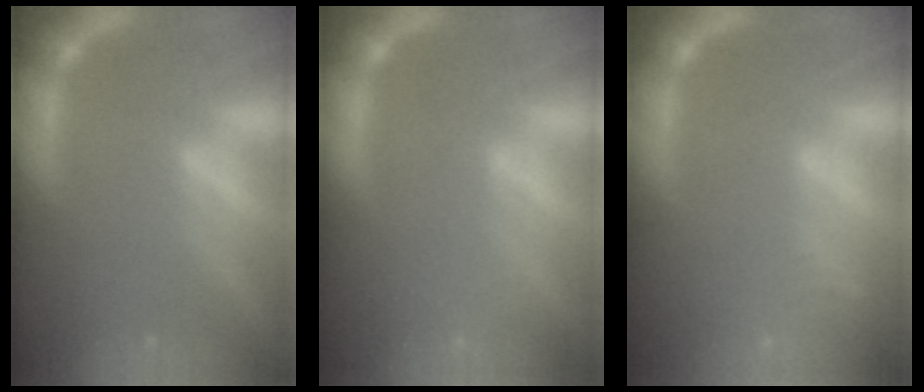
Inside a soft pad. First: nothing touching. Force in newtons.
{"total": 3.0}
{"total": 7.0}